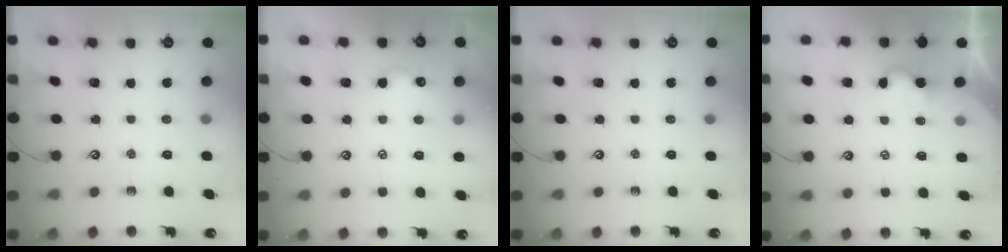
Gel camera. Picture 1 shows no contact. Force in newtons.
{"total": 1.6, "press": 1.6, "slide": 0.4}
{"total": 0.0}
{"total": 2.7, "press": 2.7, "slide": 0.2}